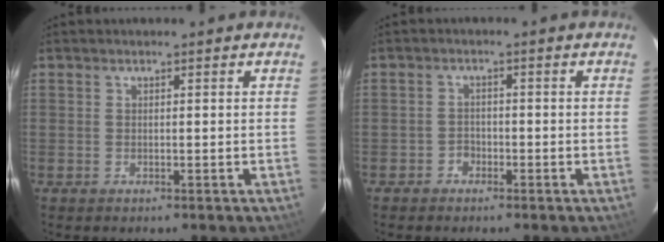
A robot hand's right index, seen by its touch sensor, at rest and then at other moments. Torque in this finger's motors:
{"motor_torque": [0.00, 0.02, 0.01, 0.01]}